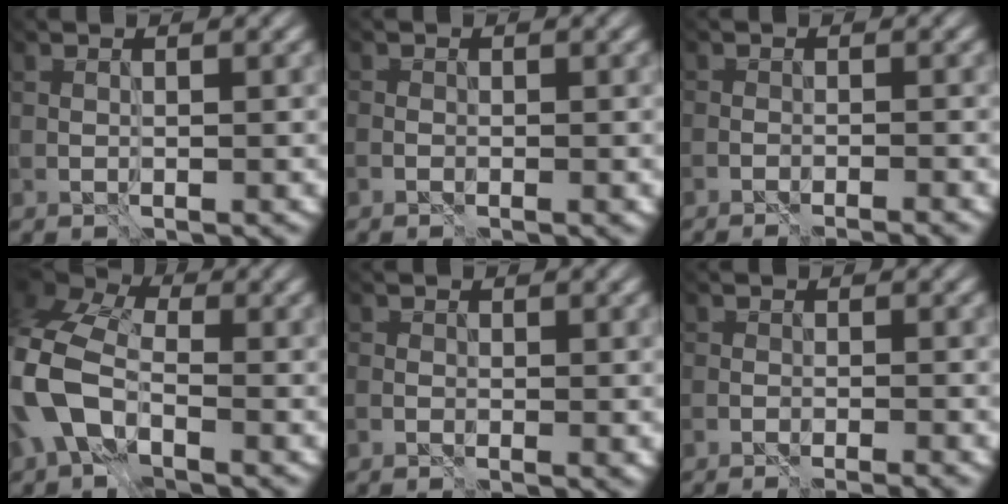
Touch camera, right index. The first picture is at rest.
{"total": 0.7, "force": [-0.5, 0.5, 0.1], "torque": [-0.005, -0.003, -0.010]}
{"total": 1.2, "force": [-1.2, 0.2, 0.4], "torque": [0.006, 0.000, -0.020]}
{"total": 9.3, "force": [-1.7, 6.2, 6.6], "torque": [-0.191, 0.004, -0.052]}
{"total": 0.8, "force": [-0.4, 0.7, 0.3], "torque": [-0.010, -0.003, -0.009]}
{"total": 1.1, "force": [-0.8, 0.3, 0.6], "torque": [-0.005, -0.005, -0.016]}